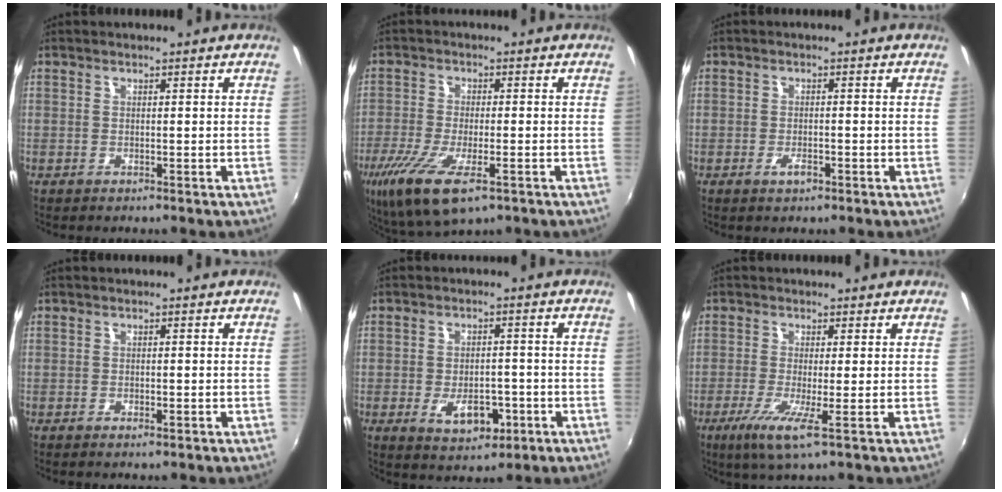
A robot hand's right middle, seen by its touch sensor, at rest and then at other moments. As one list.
[{"total": 14.1, "force": [-7.5, 4.9, 11.0], "torque": [-0.236, -0.057, -0.130]}, {"total": 1.9, "force": [-1.1, 1.0, 1.2], "torque": [-0.024, -0.002, -0.021]}, {"total": 0.9, "force": [-0.5, 0.4, 0.6], "torque": [-0.010, -0.002, -0.009]}, {"total": 7.4, "force": [-2.7, 4.5, 5.2], "torque": [-0.098, -0.004, -0.031]}, {"total": 5.7, "force": [-2.1, -0.2, 5.3], "torque": [-0.120, -0.019, -0.045]}]